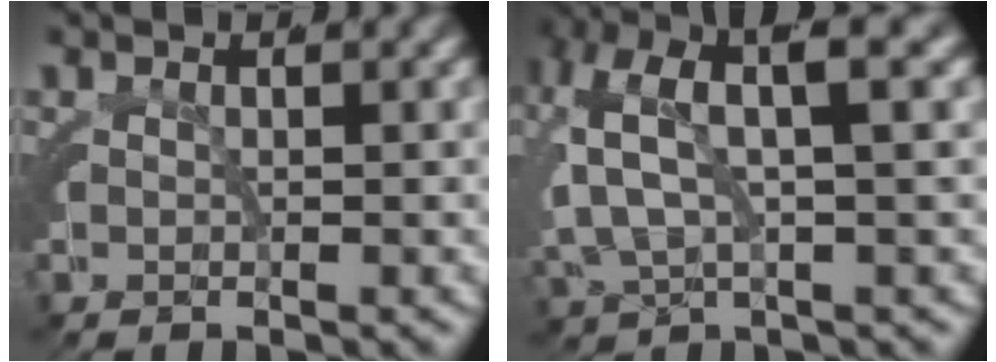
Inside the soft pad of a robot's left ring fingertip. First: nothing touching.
{"total": 7.5, "force": [2.8, 4.4, 5.4], "torque": [-0.118, 0.015, 0.036]}